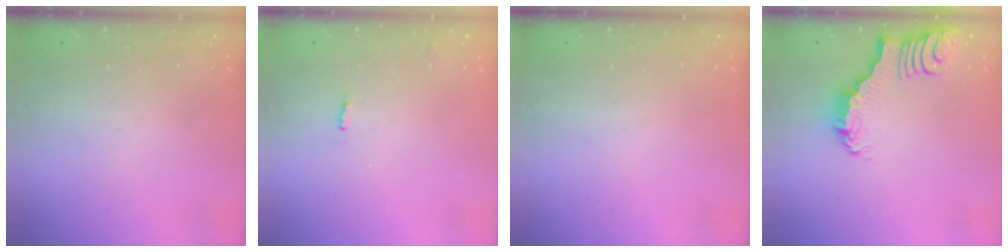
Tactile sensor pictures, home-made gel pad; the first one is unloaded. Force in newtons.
{"total": 1.9, "press": 1.9, "slide": 0.1}
{"total": 0.0}
{"total": 2.2, "press": 2.2, "slide": 0.4}